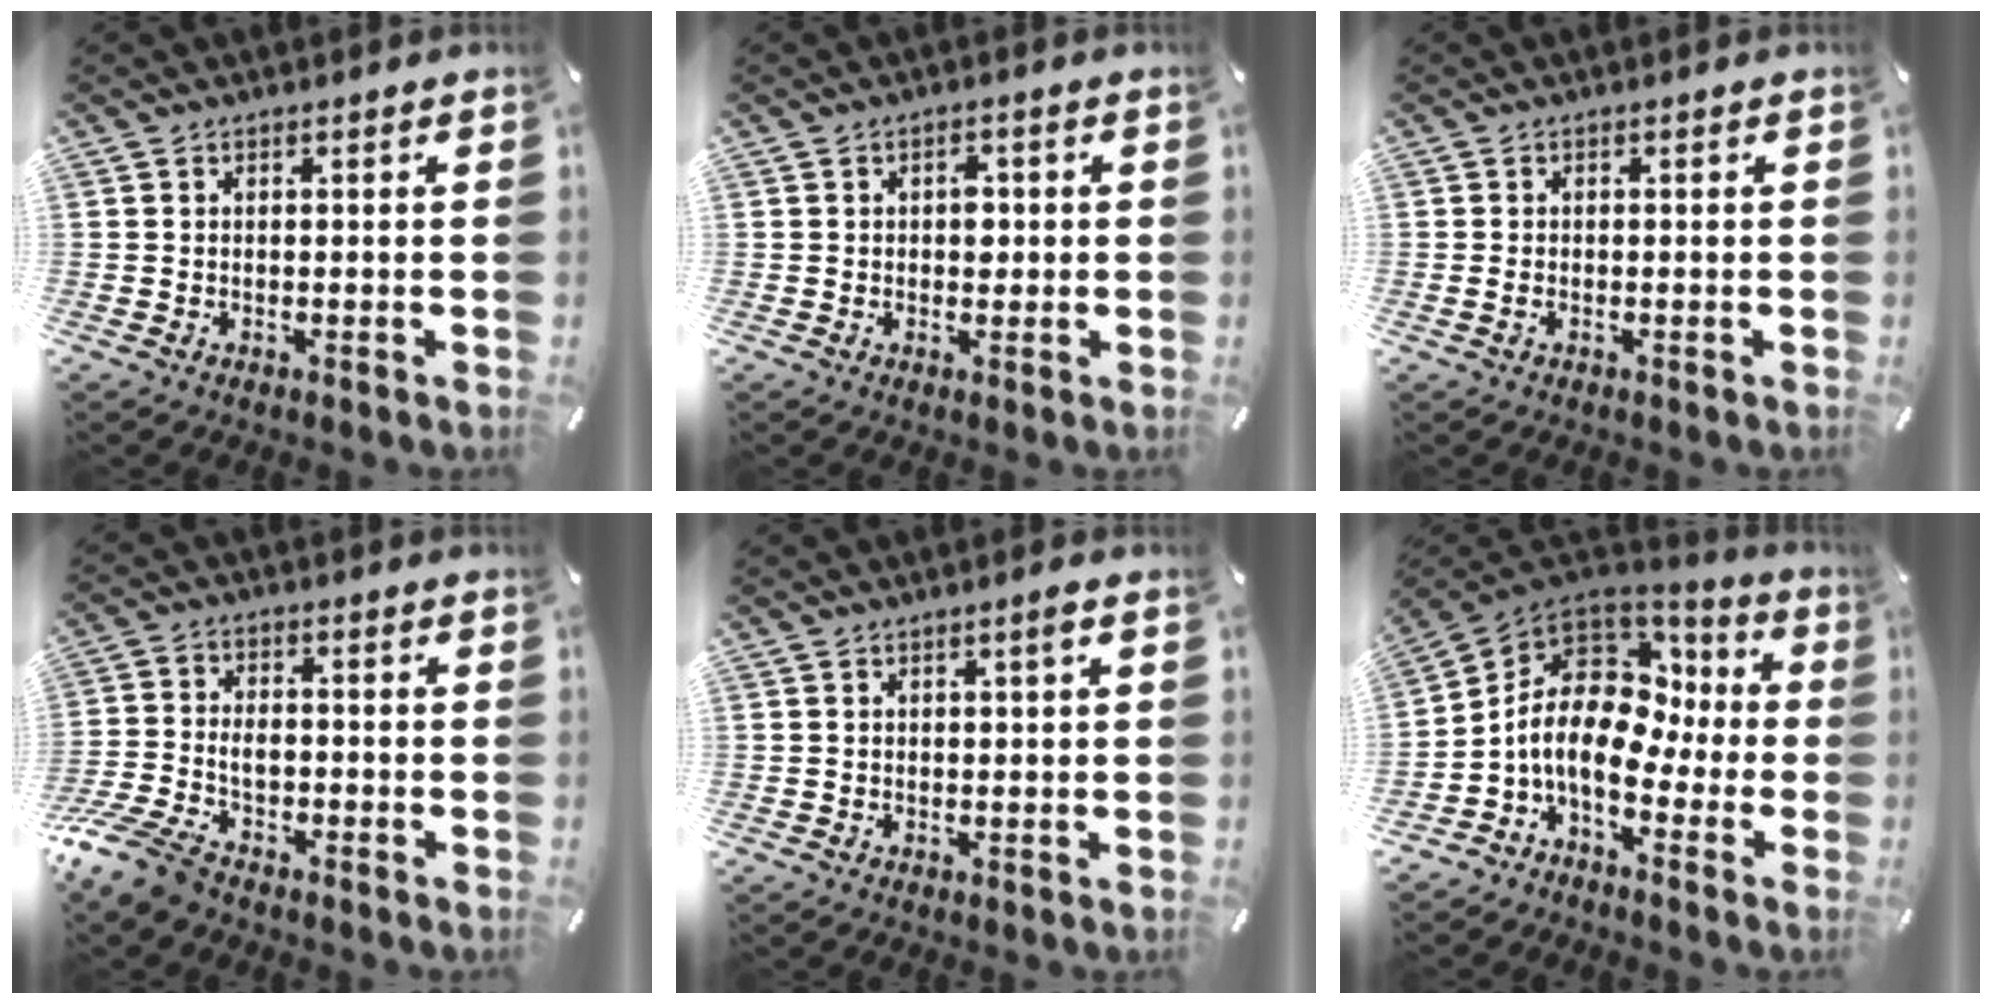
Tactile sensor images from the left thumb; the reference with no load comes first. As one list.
[{"total": 3.1, "force": [0.2, 2.2, 2.2], "torque": [-0.021, -0.002, -0.005]}, {"total": 1.2, "force": [-0.4, 0.6, 0.9], "torque": [-0.017, 0.000, -0.007]}, {"total": 8.8, "force": [-5.1, 4.9, 5.1], "torque": [-0.122, 0.012, -0.101]}, {"total": 1.7, "force": [0.8, 0.4, 1.5], "torque": [-0.022, 0.000, 0.009]}, {"total": 12.4, "force": [-2.1, 8.4, 8.9], "torque": [-0.192, -0.001, -0.044]}]